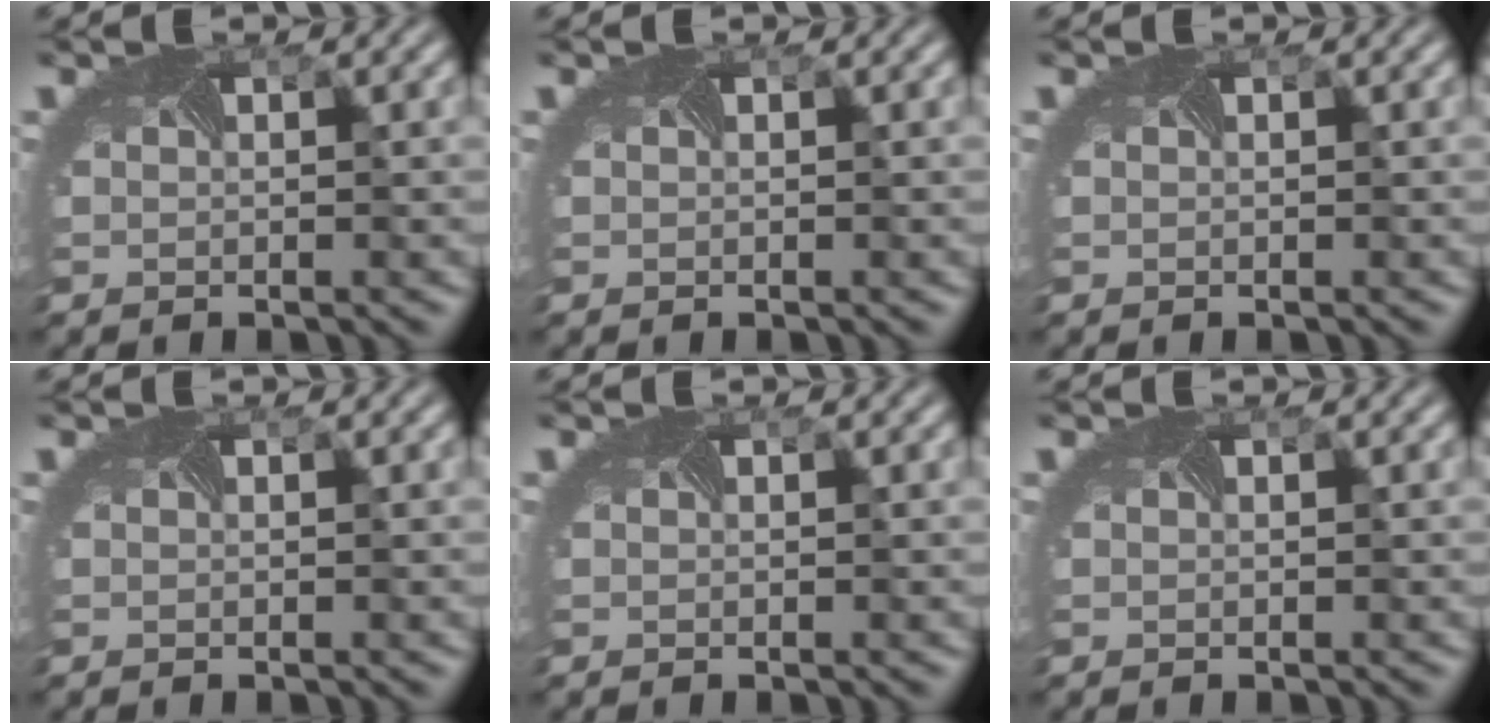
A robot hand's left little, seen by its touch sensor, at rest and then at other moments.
{"total": 0.0}
{"total": 0.0}
{"total": 0.0}
{"total": 0.0}
{"total": 0.0}